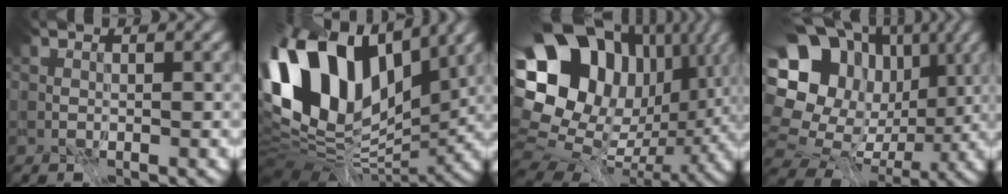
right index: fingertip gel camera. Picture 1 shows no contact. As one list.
[{"total": 14.9, "force": [2.9, 7.9, 12.3], "torque": [-0.254, 0.026, 0.051]}, {"total": 15.4, "force": [3.8, 11.3, 9.8], "torque": [-0.168, 0.008, 0.085]}, {"total": 16.9, "force": [2.8, 14.8, 7.7], "torque": [-0.160, 0.044, 0.044]}]